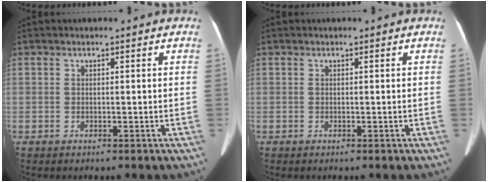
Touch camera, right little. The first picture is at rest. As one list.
[{"total": 0.0}]